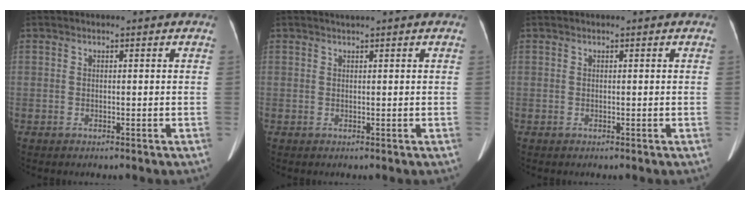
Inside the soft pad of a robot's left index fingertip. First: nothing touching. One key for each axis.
{"total": 0.8, "fx": 0.6, "fy": -0.1, "fz": 0.4, "tx": -0.010, "ty": 0.005, "tz": 0.015}
{"total": 0.0}